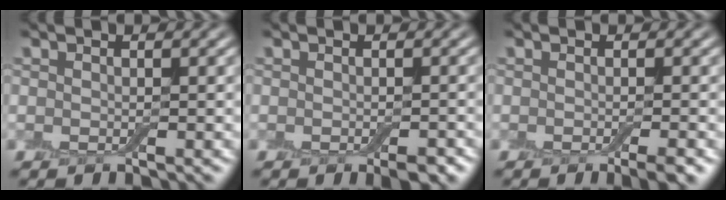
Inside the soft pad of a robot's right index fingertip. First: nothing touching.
{"total": 1.7, "force": [-0.9, 0.5, 1.3], "torque": [-0.018, -0.002, -0.011]}
{"total": 2.3, "force": [-1.1, 0.4, 1.9], "torque": [-0.023, -0.002, -0.019]}